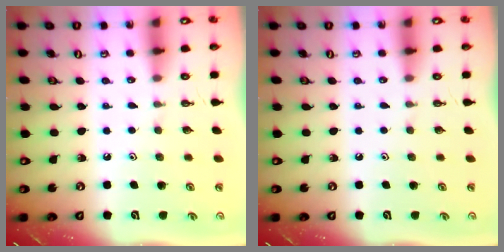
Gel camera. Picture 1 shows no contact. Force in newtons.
{"total": 0.0}